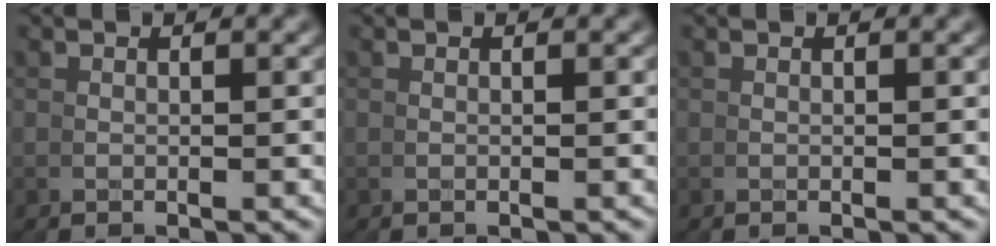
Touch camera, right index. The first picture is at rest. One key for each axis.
{"total": 0.0}
{"total": 0.0}